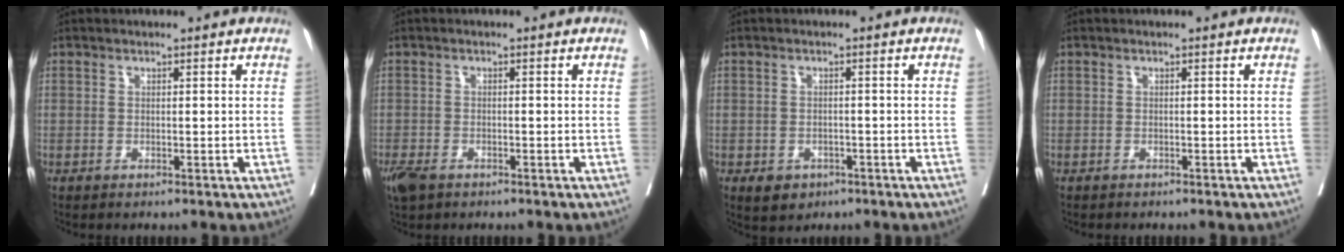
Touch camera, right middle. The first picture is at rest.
{"total": 4.7, "force": [-3.1, 2.5, 2.5], "torque": [-0.056, -0.011, -0.055]}
{"total": 3.1, "force": [-1.8, 2.4, 1.1], "torque": [-0.013, 0.004, -0.018]}
{"total": 0.7, "force": [-0.6, 0.2, 0.2], "torque": [-0.007, 0.000, -0.011]}